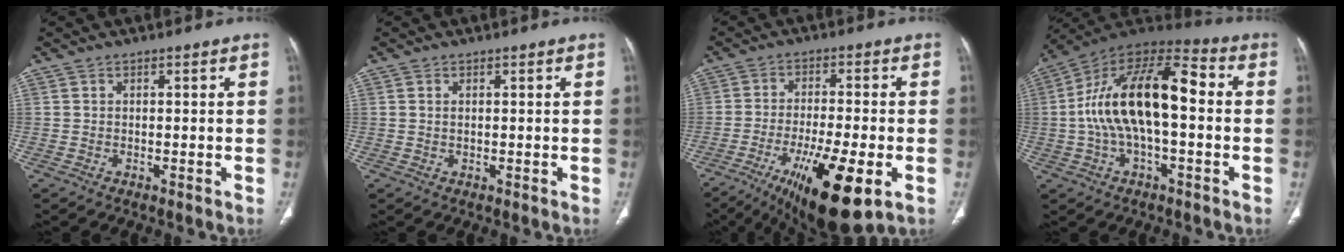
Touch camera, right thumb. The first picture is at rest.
{"total": 0.8, "force": [0.3, 0.3, 0.7], "torque": [-0.017, 0.003, 0.008]}
{"total": 16.5, "force": [-6.8, 4.4, 14.4], "torque": [-0.242, -0.006, -0.102]}
{"total": 20.0, "force": [0.1, 9.1, 17.8], "torque": [-0.314, 0.049, -0.006]}